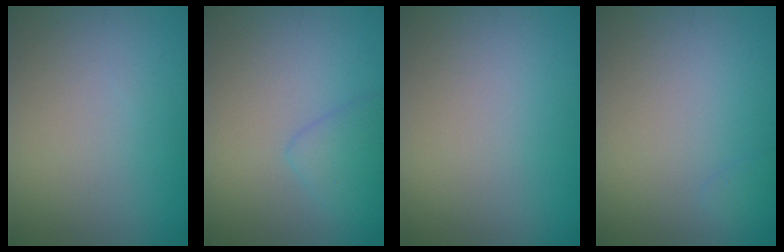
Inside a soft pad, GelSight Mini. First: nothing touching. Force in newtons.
{"total": 2.0, "press": 2.0, "slide": 0.2}
{"total": 0.0}
{"total": 0.5, "press": 0.5, "slide": 0.0}